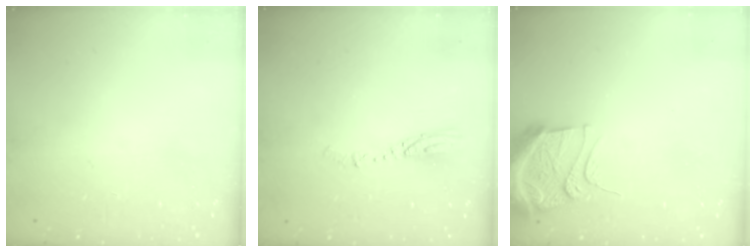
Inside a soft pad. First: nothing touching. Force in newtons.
{"total": 3.7, "press": 3.7, "slide": 0.4}
{"total": 11.0, "press": 11.0, "slide": 0.9}